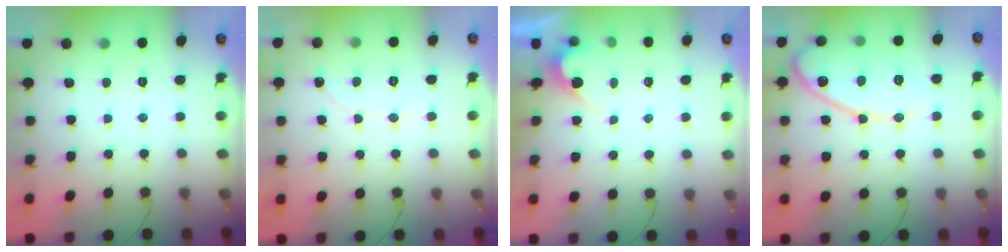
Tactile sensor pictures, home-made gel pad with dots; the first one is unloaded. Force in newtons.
{"total": 1.9, "press": 1.9, "slide": 0.1}
{"total": 3.2, "press": 3.2, "slide": 0.2}
{"total": 15.0, "press": 14.9, "slide": 1.4}